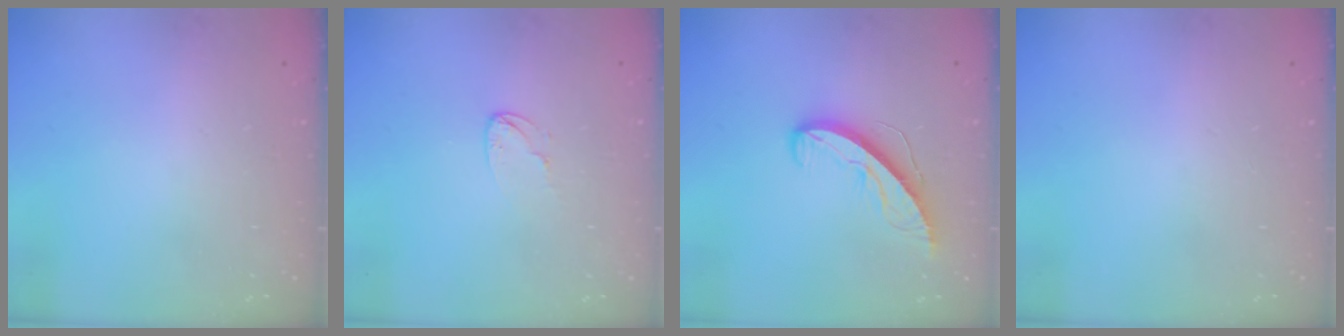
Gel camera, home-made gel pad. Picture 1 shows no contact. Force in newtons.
{"total": 4.2, "press": 4.2, "slide": 0.4}
{"total": 8.6, "press": 8.5, "slide": 0.8}
{"total": 0.0}